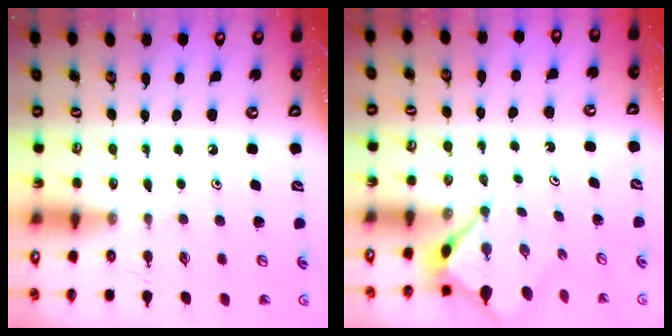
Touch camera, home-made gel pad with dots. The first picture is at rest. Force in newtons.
{"total": 2.9, "press": 2.9, "slide": 0.2}